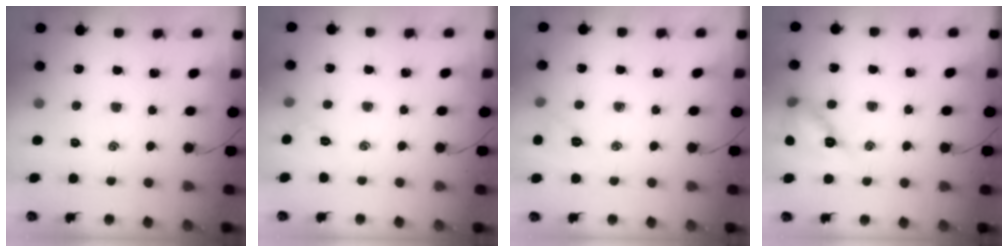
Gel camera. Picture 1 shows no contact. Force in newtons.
{"total": 2.4, "press": 2.3, "slide": 0.7}
{"total": 6.4, "press": 6.3, "slide": 1.5}
{"total": 12.4, "press": 12.0, "slide": 3.1}